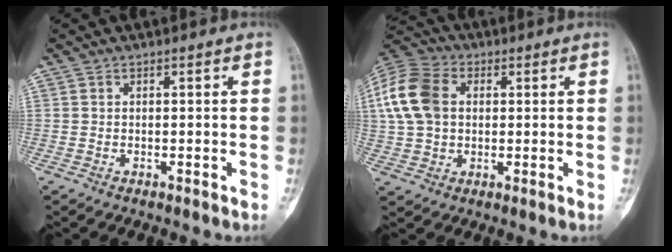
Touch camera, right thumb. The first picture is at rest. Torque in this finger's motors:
{"motor_torque": [-0.48, 1.18, 1.07, 0.05, 0.16]}